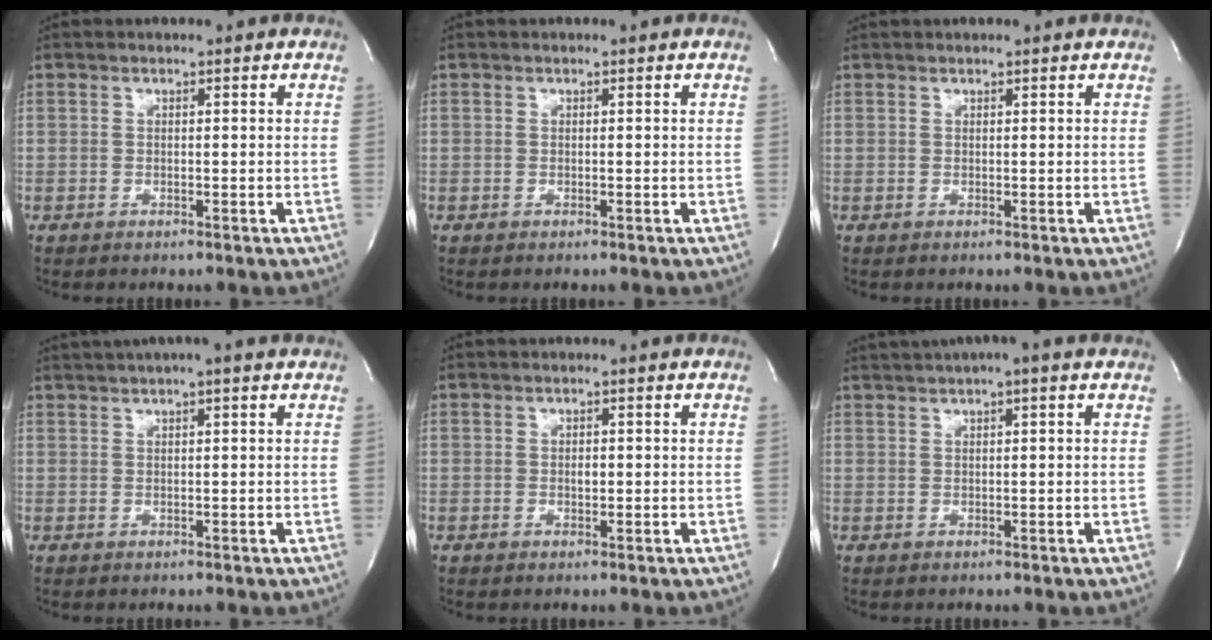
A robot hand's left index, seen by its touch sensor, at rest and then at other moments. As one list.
[{"total": 0.0}, {"total": 1.8, "force": [1.7, 0.1, 0.5], "torque": [-0.011, 0.017, 0.022]}, {"total": 6.7, "force": [5.1, 0.3, 4.2], "torque": [-0.072, 0.034, 0.074]}, {"total": 1.1, "force": [0.0, 0.6, 0.9], "torque": [-0.017, 0.000, 0.000]}, {"total": 6.5, "force": [4.8, 0.4, 4.4], "torque": [-0.075, 0.033, 0.070]}]